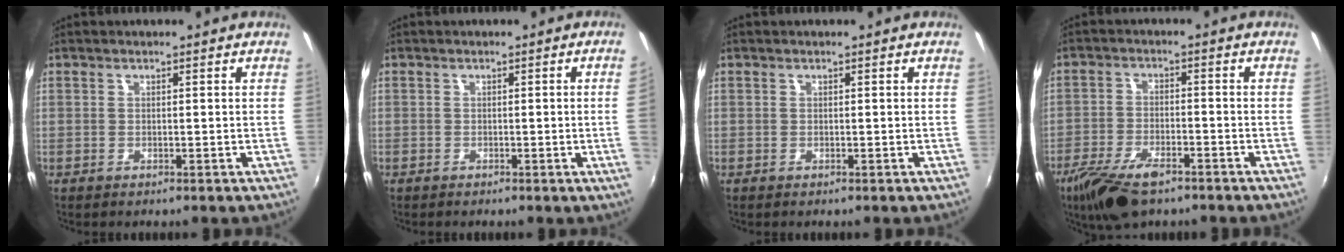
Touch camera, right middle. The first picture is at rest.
{"total": 2.2, "force": [-0.1, -1.4, 1.8], "torque": [-0.022, -0.013, 0.003]}
{"total": 0.0}
{"total": 11.0, "force": [-7.4, 4.3, 6.8], "torque": [-0.161, -0.024, -0.139]}